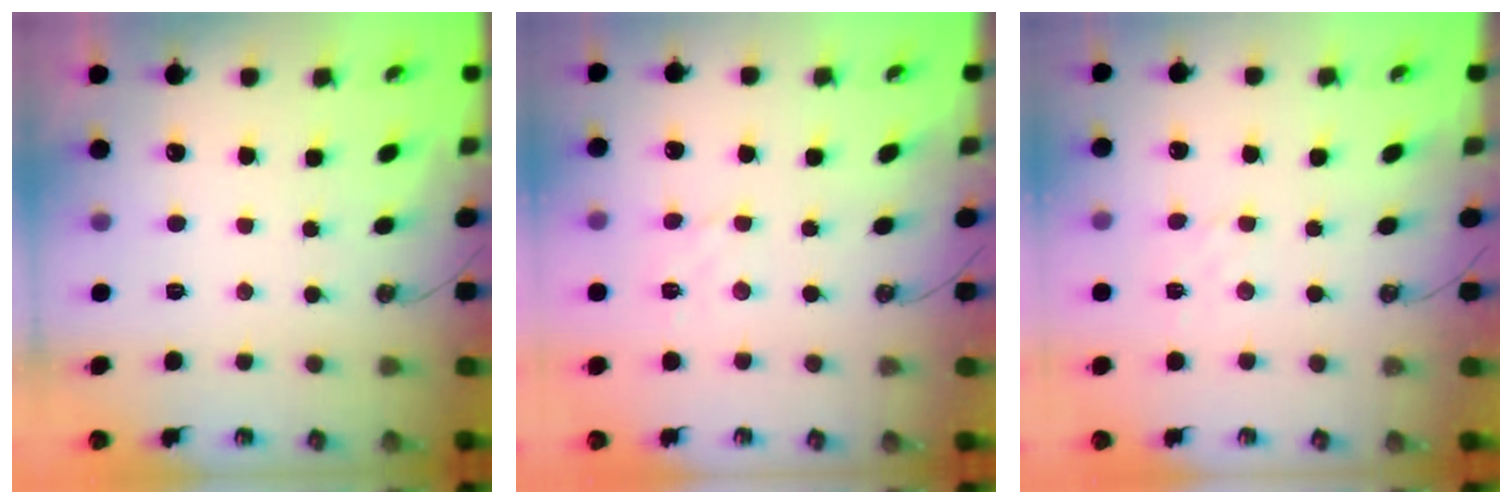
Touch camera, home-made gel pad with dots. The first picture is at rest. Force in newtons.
{"total": 2.5, "press": 2.4, "slide": 0.5}
{"total": 2.2, "press": 2.1, "slide": 0.5}